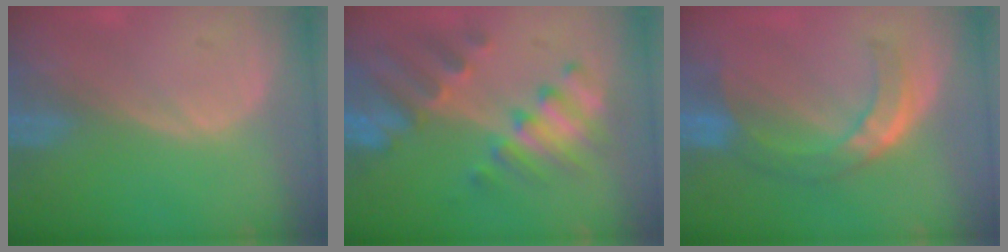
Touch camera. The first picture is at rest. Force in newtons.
{"total": 8.4, "press": 8.2, "slide": 2.1}
{"total": 7.7, "press": 6.5, "slide": 4.2}